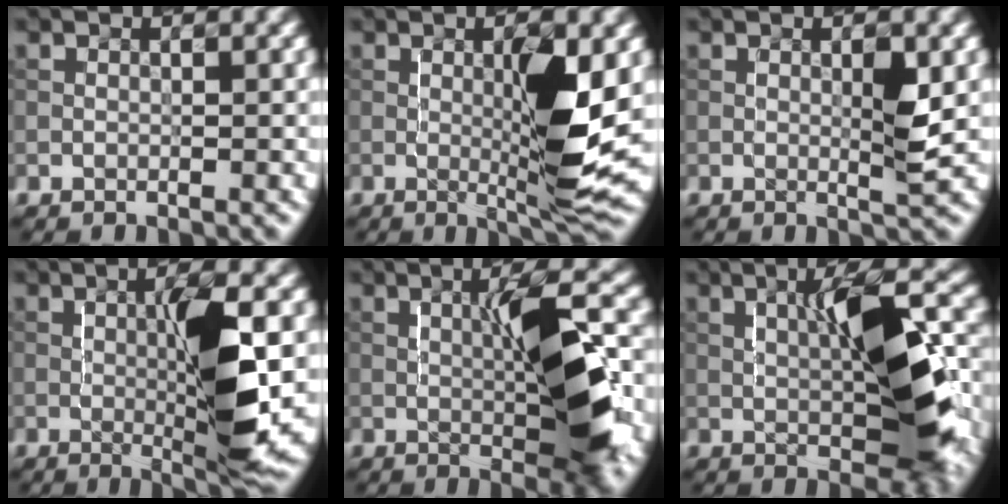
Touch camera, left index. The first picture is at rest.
{"total": 6.7, "force": [-0.1, 0.8, 6.6], "torque": [-0.113, -0.007, 0.014]}
{"total": 2.0, "force": [0.1, -0.1, 2.0], "torque": [-0.042, 0.000, 0.007]}
{"total": 7.3, "force": [-0.4, 0.9, 7.2], "torque": [-0.116, 0.002, 0.008]}
{"total": 8.0, "force": [-0.2, 1.3, 7.9], "torque": [-0.122, 0.012, 0.007]}
{"total": 8.4, "force": [0.0, 2.0, 8.2], "torque": [-0.127, 0.019, 0.008]}